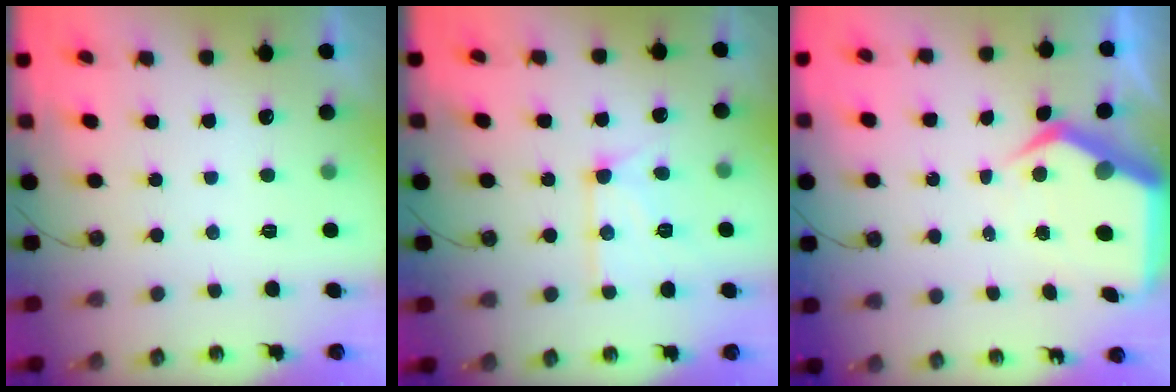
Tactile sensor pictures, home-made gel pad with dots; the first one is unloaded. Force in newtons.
{"total": 12.2, "press": 12.2, "slide": 0.3}
{"total": 8.4, "press": 8.3, "slide": 1.1}